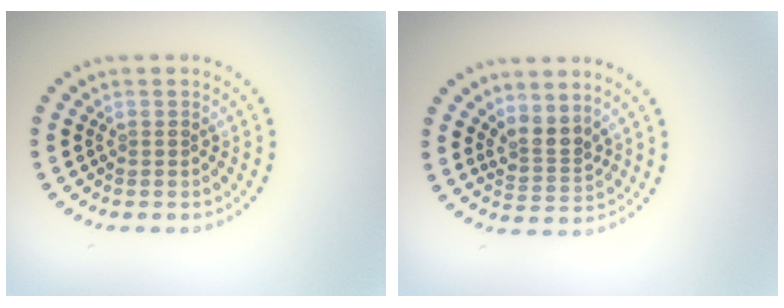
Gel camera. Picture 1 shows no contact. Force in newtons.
{"total": 2.5, "press": 1.8, "slide": 1.8}